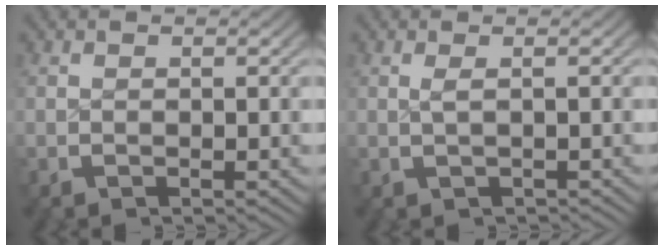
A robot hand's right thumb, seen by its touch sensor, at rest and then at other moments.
{"total": 0.0}